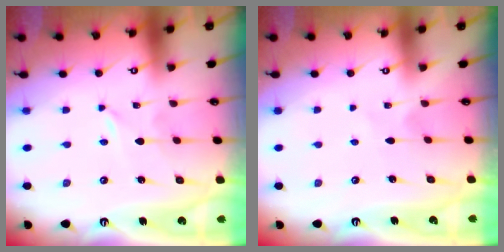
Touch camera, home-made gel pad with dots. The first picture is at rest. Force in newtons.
{"total": 3.1, "press": 3.0, "slide": 0.3}